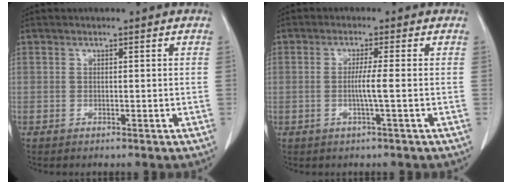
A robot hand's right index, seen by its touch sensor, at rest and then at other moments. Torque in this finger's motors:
{"motor_torque": [-0.11, 0.15, 0.06, 0.01]}